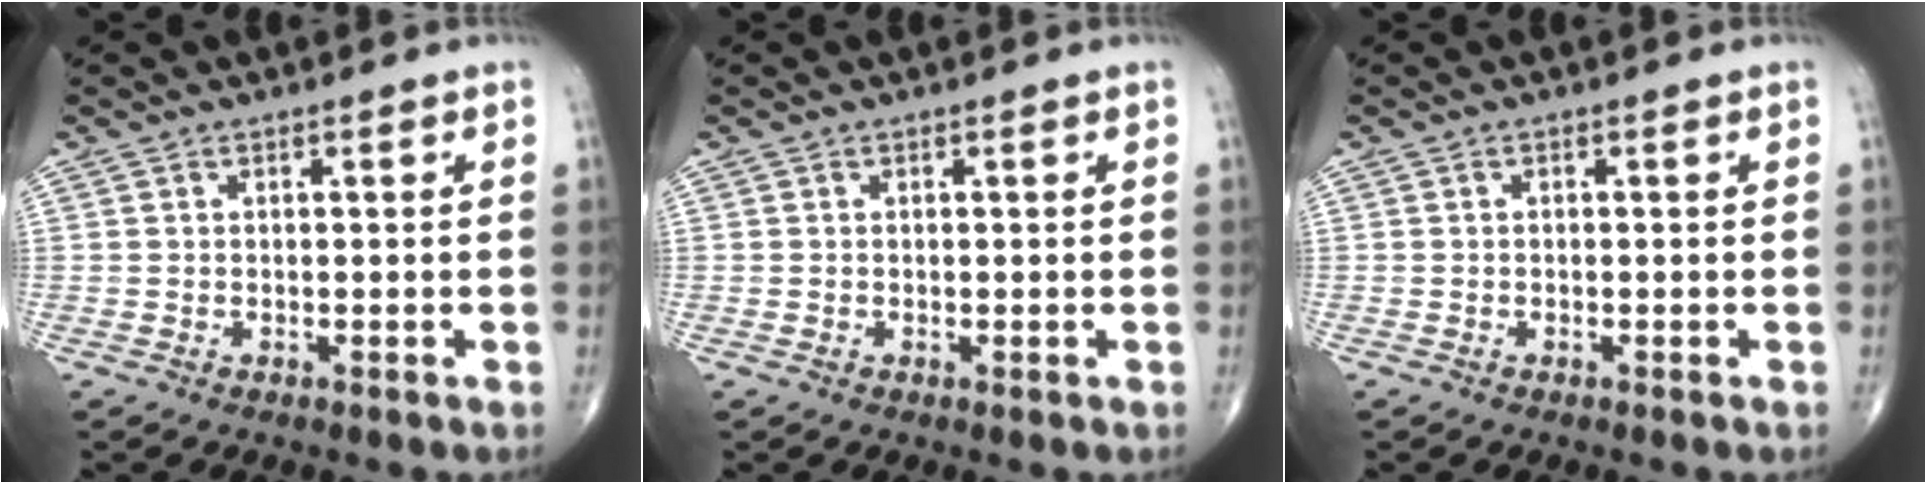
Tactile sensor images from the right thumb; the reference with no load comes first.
{"total": 0.0}
{"total": 0.0}